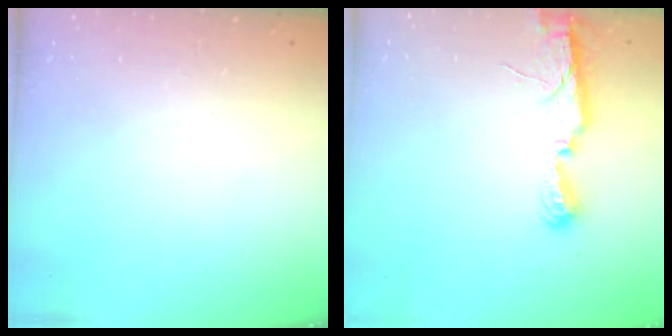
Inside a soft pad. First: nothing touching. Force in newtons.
{"total": 7.0, "press": 7.0, "slide": 0.5}